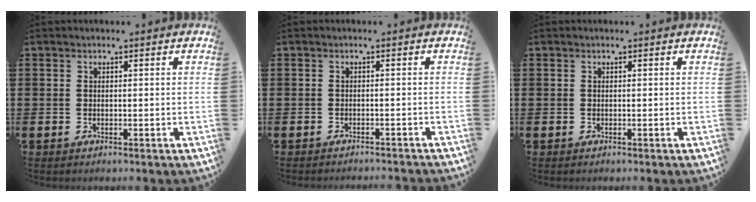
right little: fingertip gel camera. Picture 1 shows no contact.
{"total": 0.8, "force": [-0.8, -0.2, 0.0], "torque": [0.001, 0.002, -0.017]}
{"total": 0.0}